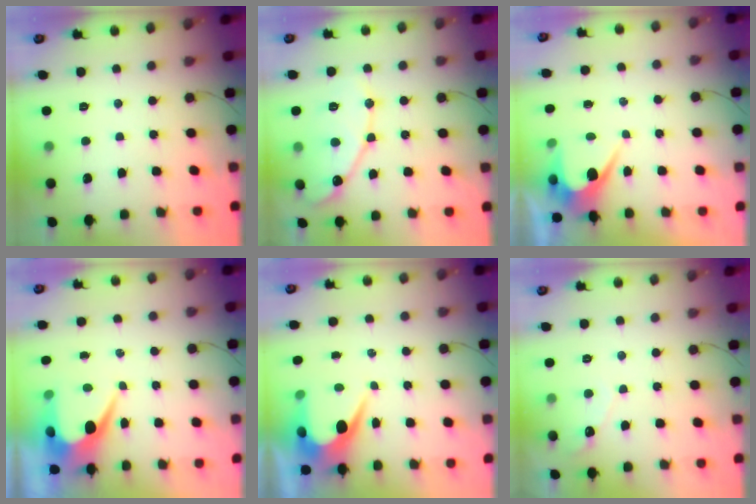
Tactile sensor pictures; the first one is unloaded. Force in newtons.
{"total": 13.3, "press": 13.3, "slide": 1.0}
{"total": 5.2, "press": 5.1, "slide": 0.2}
{"total": 7.5, "press": 7.4, "slide": 0.4}
{"total": 6.8, "press": 6.8, "slide": 0.4}
{"total": 3.3, "press": 3.3, "slide": 0.3}